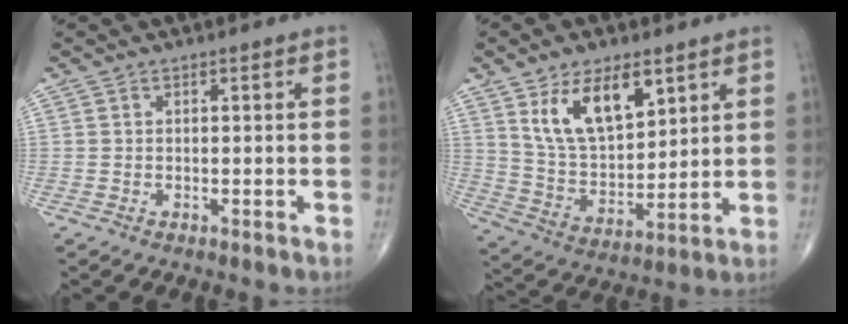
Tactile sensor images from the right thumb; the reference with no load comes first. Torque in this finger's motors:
{"motor_torque": [-0.29, 0.61, 1.23, 0.87, 0.35]}